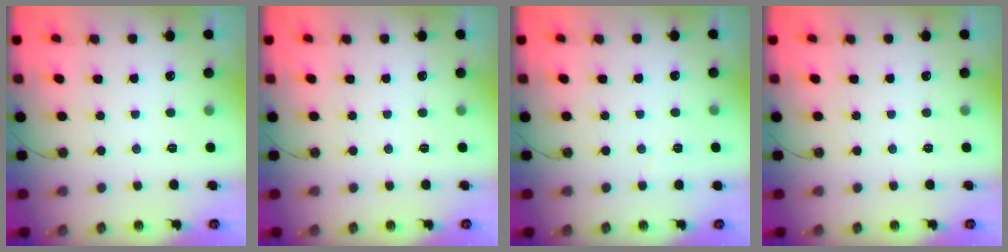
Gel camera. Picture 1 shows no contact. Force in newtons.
{"total": 0.0}
{"total": 1.6, "press": 1.4, "slide": 0.6}
{"total": 0.0}